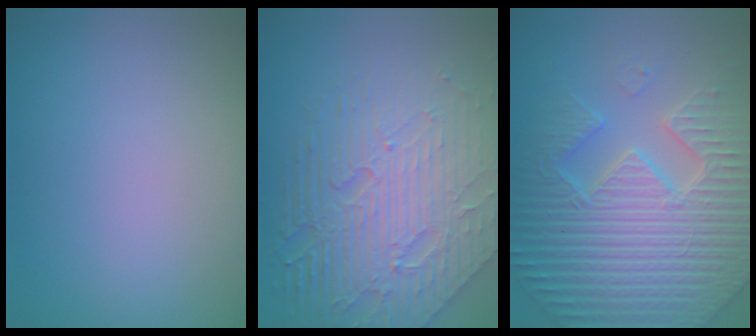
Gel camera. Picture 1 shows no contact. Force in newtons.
{"total": 8.3, "press": 5.6, "slide": 6.0}
{"total": 7.7, "press": 7.4, "slide": 2.1}